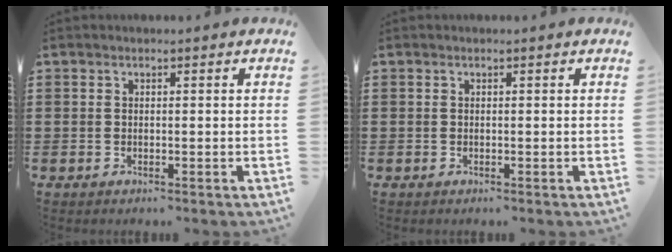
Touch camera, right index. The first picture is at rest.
{"total": 0.0}